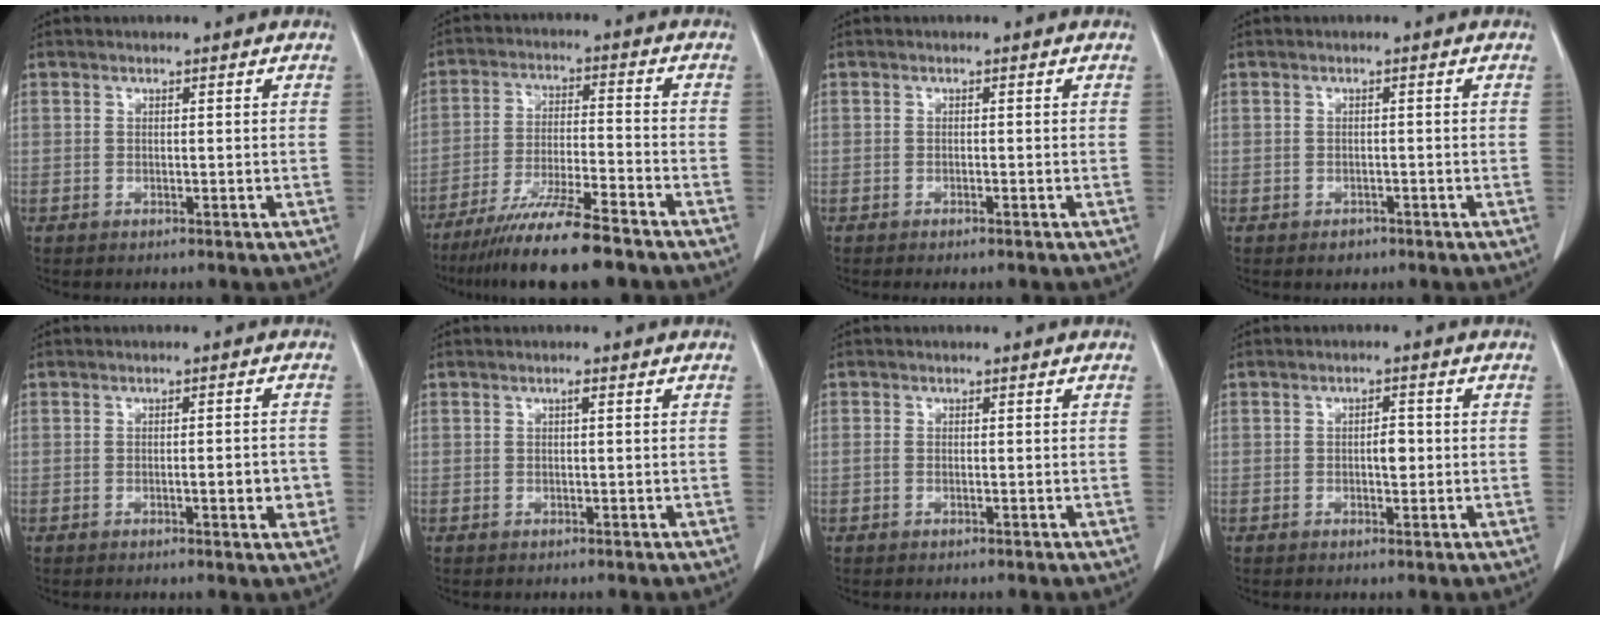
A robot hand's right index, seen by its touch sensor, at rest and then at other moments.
{"total": 12.9, "force": [-10.1, 0.5, 8.0], "torque": [-0.136, -0.034, -0.170]}
{"total": 1.1, "force": [-0.9, 0.1, 0.6], "torque": [-0.013, -0.003, -0.012]}
{"total": 1.5, "force": [-1.0, 1.0, 0.4], "torque": [-0.007, 0.002, -0.011]}
{"total": 3.7, "force": [-0.8, 0.8, 3.5], "torque": [-0.047, 0.000, -0.009]}
{"total": 0.6, "force": [0.2, 0.1, 0.6], "torque": [-0.011, 0.001, 0.003]}
{"total": 2.8, "force": [-0.9, 1.3, 2.3], "torque": [-0.064, 0.008, -0.022]}
{"total": 2.3, "force": [-0.1, 1.0, 2.1], "torque": [-0.032, 0.003, -0.001]}